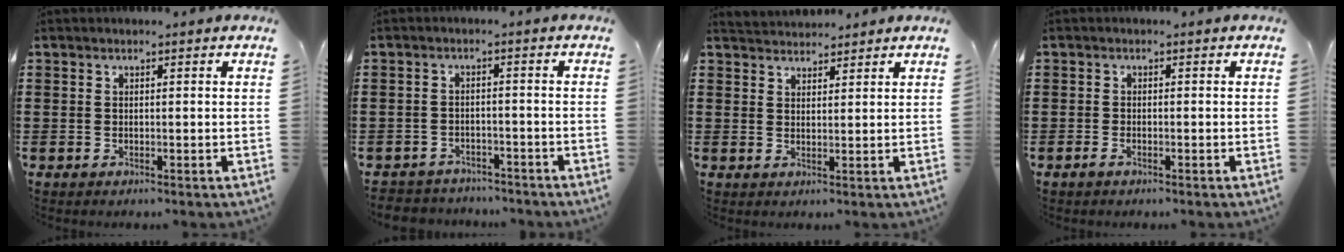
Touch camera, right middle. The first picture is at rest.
{"total": 2.8, "force": [-2.8, 0.4, -0.4], "torque": [-0.003, -0.003, -0.061]}
{"total": 2.7, "force": [2.6, 0.4, -0.4], "torque": [0.000, -0.003, 0.051]}
{"total": 0.8, "force": [-0.6, 0.3, 0.5], "torque": [-0.012, -0.003, -0.011]}